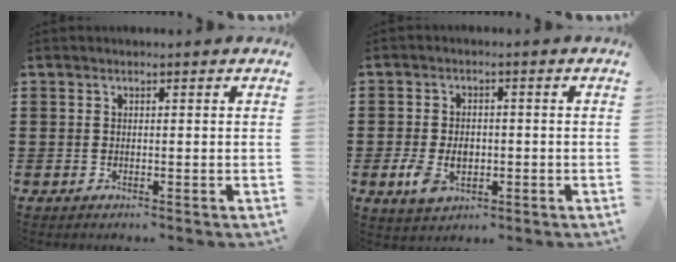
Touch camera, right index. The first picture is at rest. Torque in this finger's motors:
{"motor_torque": [1.85, 0.29, 0.61, 0.13]}